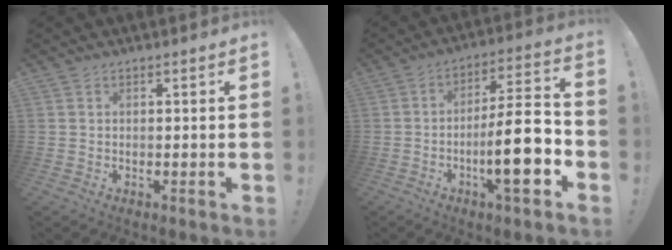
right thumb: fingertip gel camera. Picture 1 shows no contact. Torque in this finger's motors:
{"motor_torque": [0.20, 0.42, 1.38, -0.57, 0.17]}